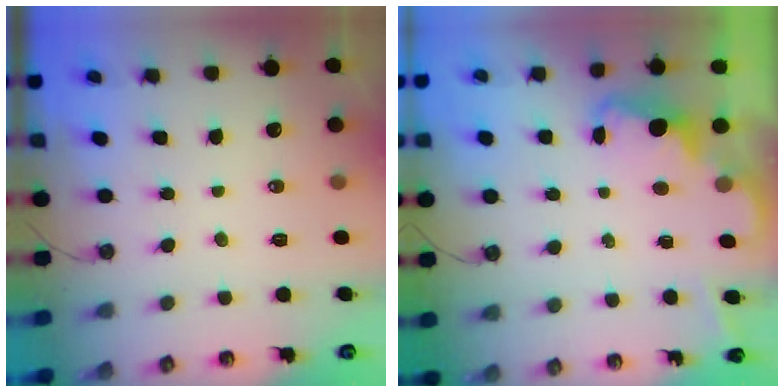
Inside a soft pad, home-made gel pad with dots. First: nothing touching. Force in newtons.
{"total": 2.4, "press": 2.4, "slide": 0.5}